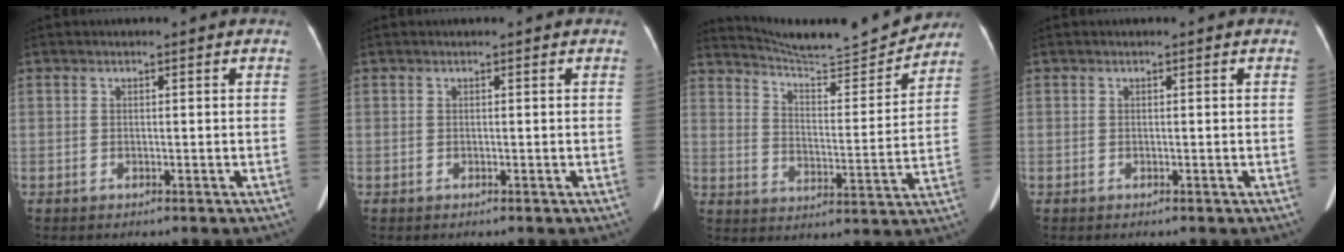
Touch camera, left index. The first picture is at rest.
{"total": 0.0}
{"total": 16.0, "force": [15.5, 0.5, 3.7], "torque": [-0.067, -0.030, 0.224]}
{"total": 0.0}